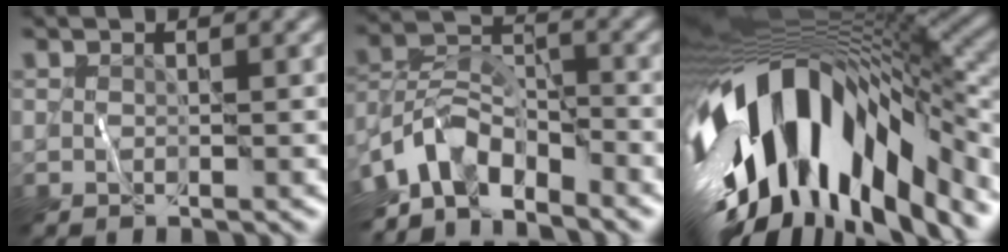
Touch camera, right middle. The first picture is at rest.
{"total": 6.4, "force": [-4.5, 3.0, 3.3], "torque": [-0.045, 0.001, -0.097]}
{"total": 16.8, "force": [-4.4, 7.7, 14.3], "torque": [-0.257, -0.029, -0.065]}